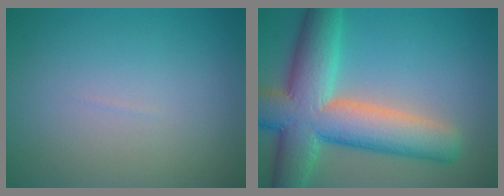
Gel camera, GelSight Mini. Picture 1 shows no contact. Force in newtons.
{"total": 11.8, "press": 11.8, "slide": 0.7}